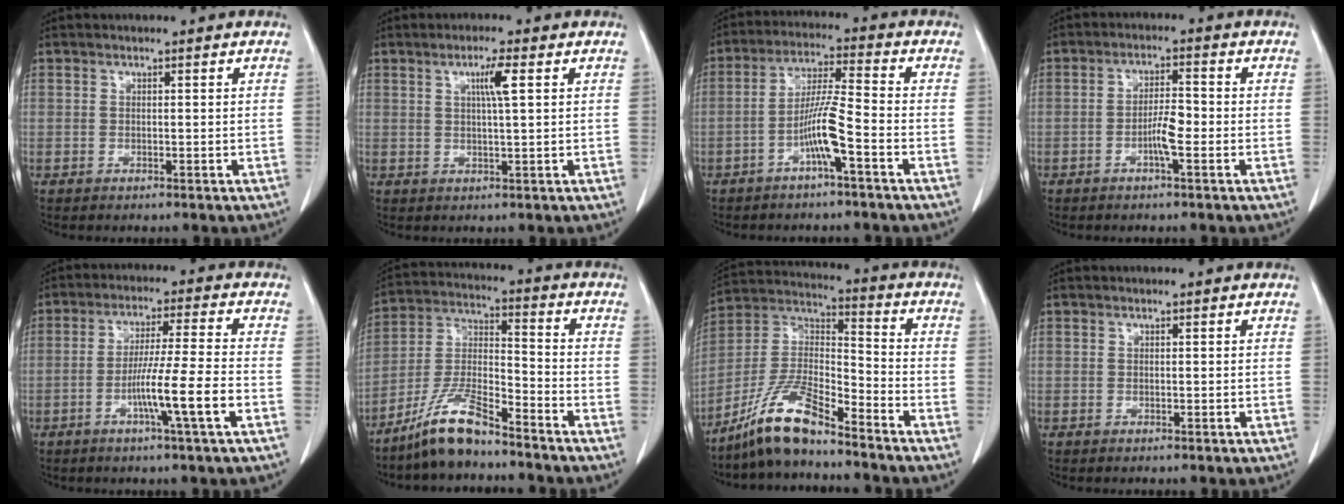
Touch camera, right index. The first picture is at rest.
{"total": 3.6, "force": [1.2, -0.2, 3.4], "torque": [-0.060, -0.001, 0.020]}
{"total": 7.3, "force": [-3.2, -0.2, 6.6], "torque": [-0.132, 0.010, -0.060]}
{"total": 4.1, "force": [-1.4, 0.6, 3.8], "torque": [-0.069, 0.004, -0.026]}
{"total": 9.5, "force": [-3.5, -1.2, 8.8], "torque": [-0.155, -0.006, -0.063]}
{"total": 10.5, "force": [-8.4, 1.7, 6.0], "torque": [-0.132, -0.006, -0.165]}
{"total": 12.0, "force": [-9.5, 1.9, 7.1], "torque": [-0.150, 0.004, -0.183]}
{"total": 0.0}